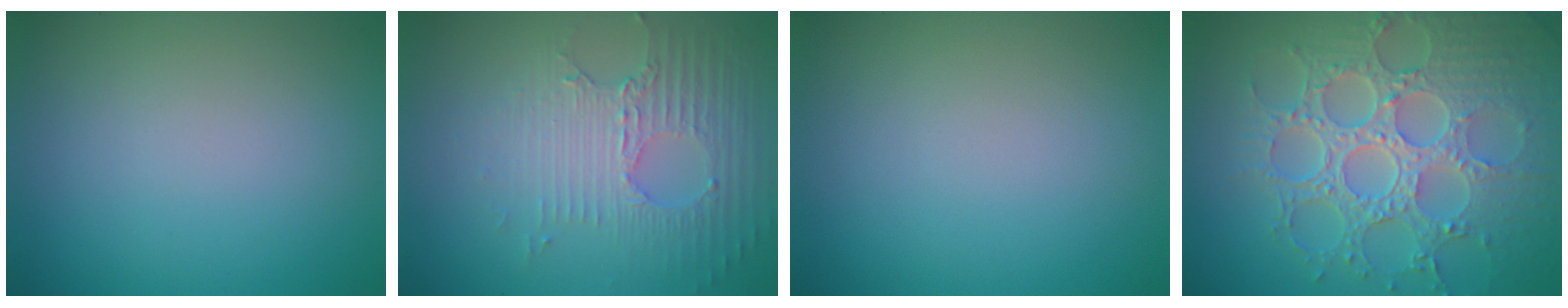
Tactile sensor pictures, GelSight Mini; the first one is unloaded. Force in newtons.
{"total": 5.2, "press": 3.4, "slide": 3.9}
{"total": 0.0}
{"total": 8.9, "press": 6.5, "slide": 6.1}